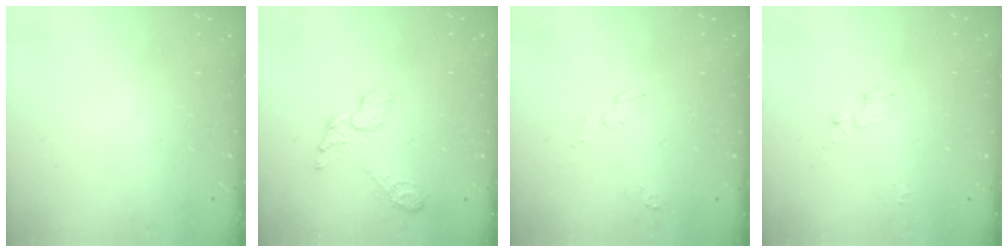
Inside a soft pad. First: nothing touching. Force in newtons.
{"total": 7.7, "press": 7.7, "slide": 0.4}
{"total": 3.4, "press": 3.4, "slide": 0.3}
{"total": 4.2, "press": 4.1, "slide": 0.4}